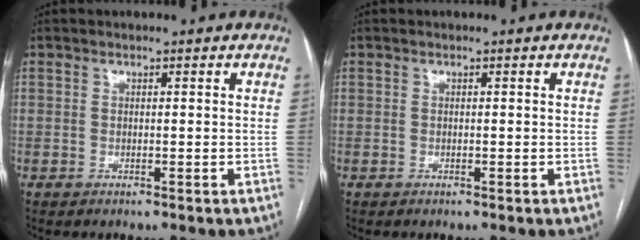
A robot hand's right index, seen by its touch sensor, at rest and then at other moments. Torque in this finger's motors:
{"motor_torque": [-0.01, 0.01, 0.00, 0.00]}